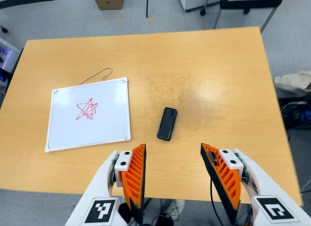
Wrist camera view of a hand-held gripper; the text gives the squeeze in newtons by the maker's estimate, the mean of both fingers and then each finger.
{"total": 0.0}